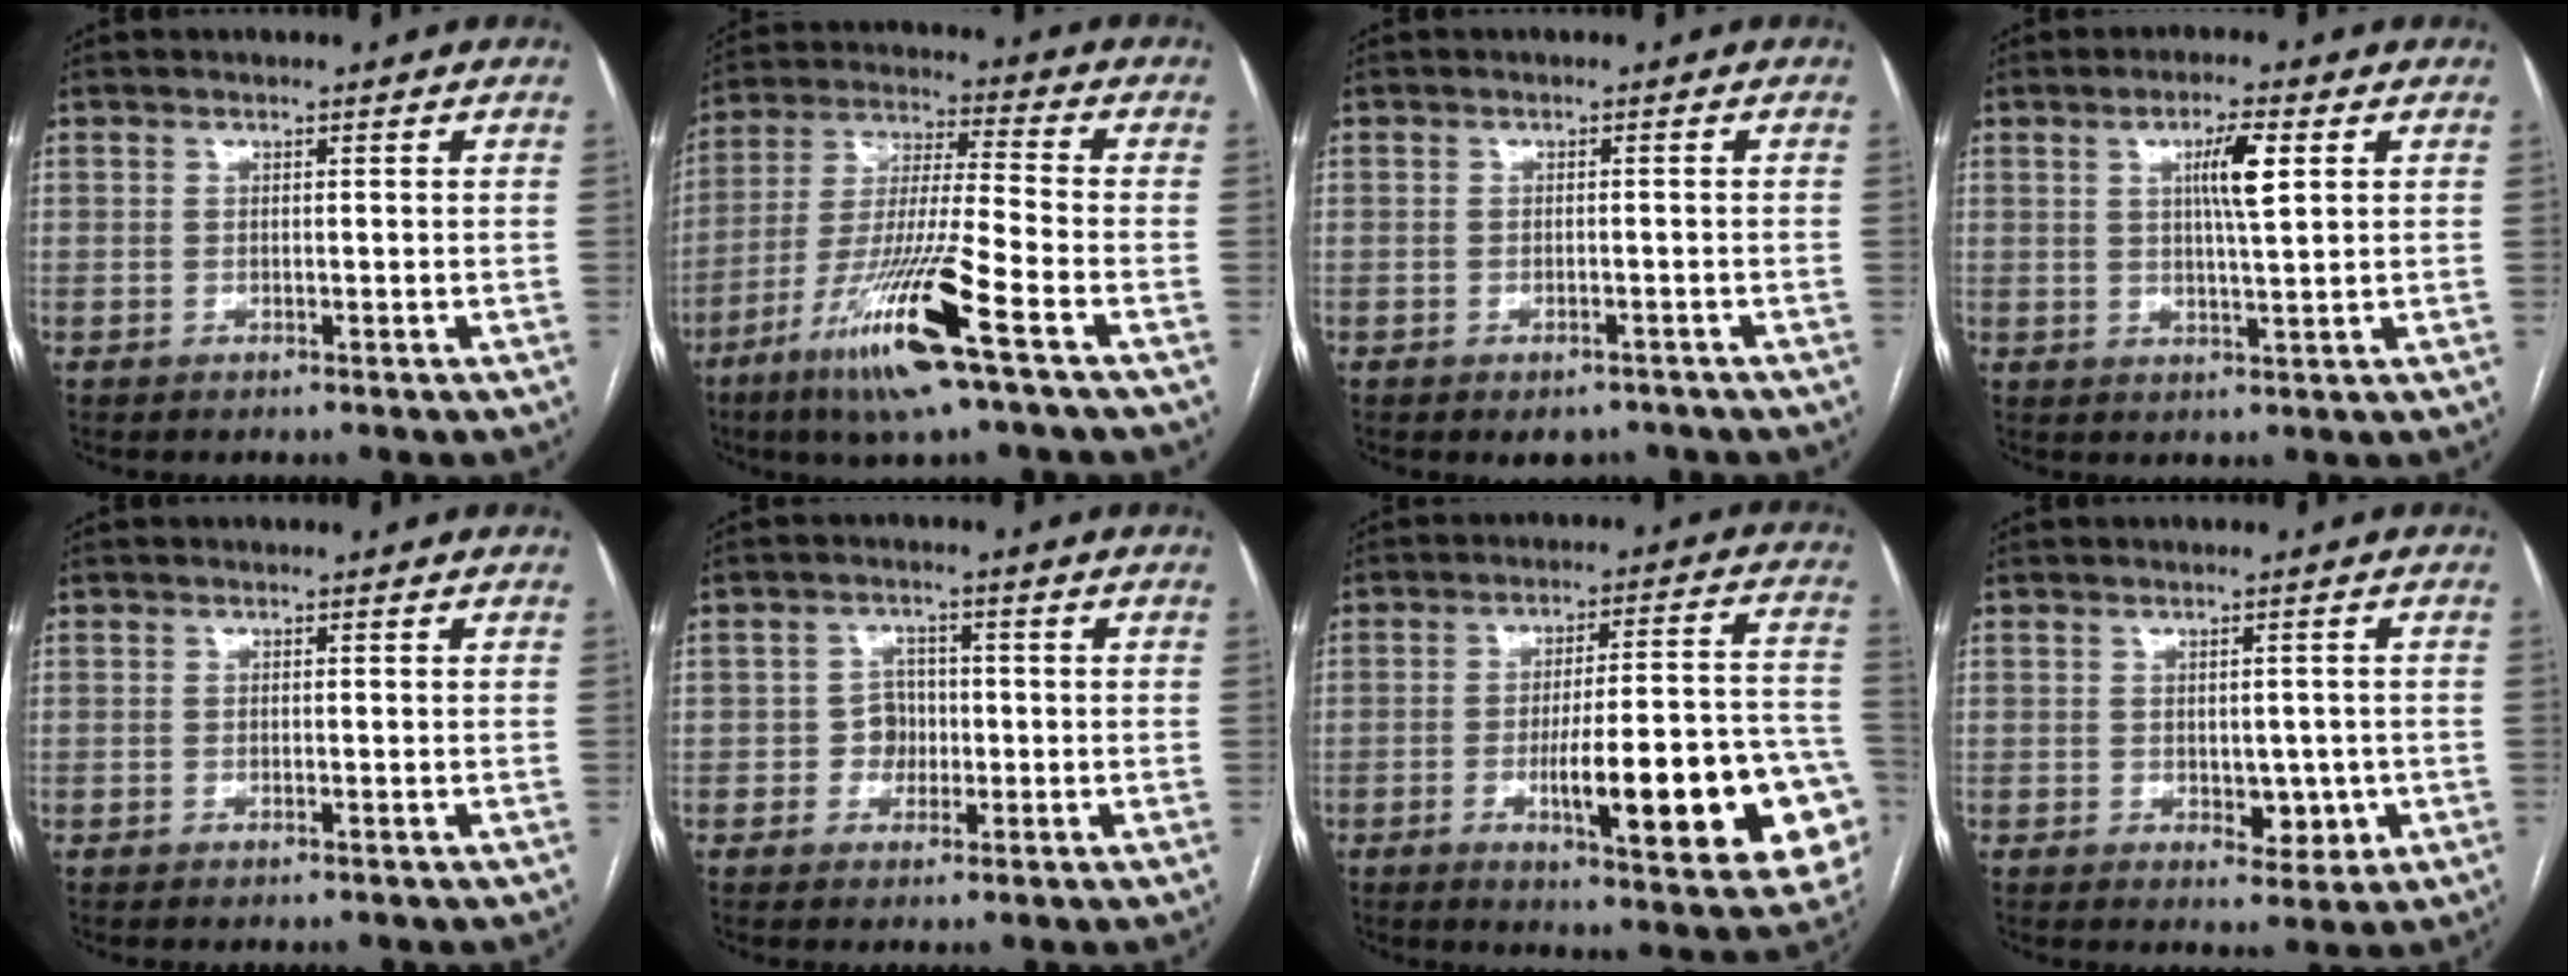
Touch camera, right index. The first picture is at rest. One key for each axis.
{"total": 15.9, "fx": -8.2, "fy": -0.1, "fz": 13.7, "tx": -0.281, "ty": -0.032, "tz": -0.153}
{"total": 2.6, "fx": -2.1, "fy": 1.3, "fz": 1.0, "tx": -0.006, "ty": 0.001, "tz": -0.020}
{"total": 5.5, "fx": 1.8, "fy": 0.1, "fz": 5.2, "tx": -0.091, "ty": 0.000, "tz": 0.031}
{"total": 0.0}
{"total": 3.1, "fx": -0.6, "fy": 2.8, "fz": 1.1, "tx": -0.011, "ty": 0.011, "tz": -0.010}
{"total": 22.0, "fx": -6.4, "fy": 3.6, "fz": 20.7, "tx": -0.206, "ty": 0.012, "tz": -0.074}
{"total": 4.4, "fx": -0.6, "fy": 2.8, "fz": 3.3, "tx": -0.034, "ty": 0.003, "tz": 0.004}